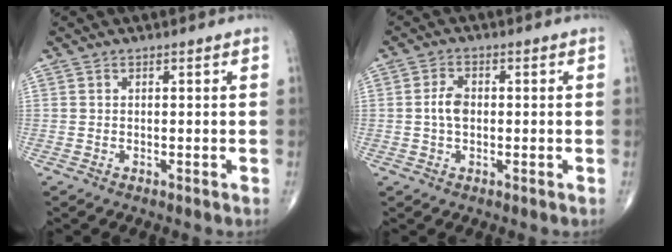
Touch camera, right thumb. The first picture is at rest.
{"total": 3.7, "force": [-0.1, 2.4, 2.9], "torque": [-0.055, 0.007, -0.007]}